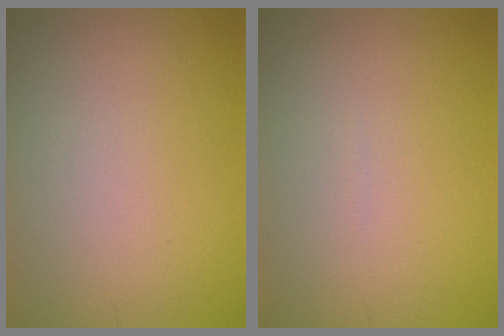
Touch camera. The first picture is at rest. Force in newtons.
{"total": 0.0}